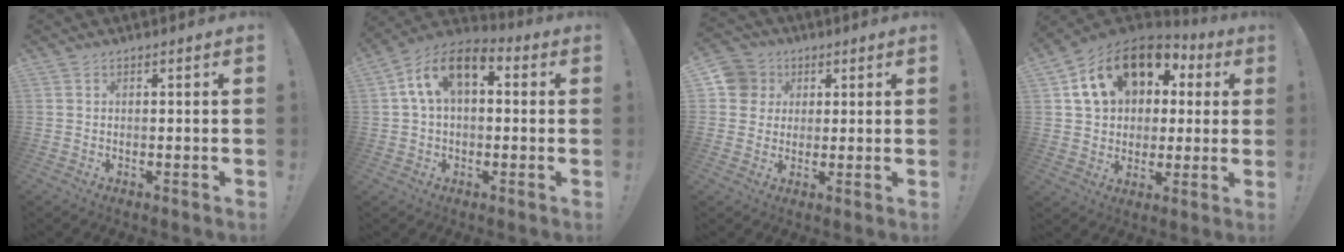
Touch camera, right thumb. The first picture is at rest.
{"total": 12.2, "force": [3.9, 7.0, 9.2], "torque": [-0.156, 0.006, 0.074]}
{"total": 7.8, "force": [2.1, 7.3, 1.7], "torque": [-0.031, -0.004, 0.043]}
{"total": 19.2, "force": [8.0, 13.4, 11.2], "torque": [-0.179, -0.016, 0.156]}